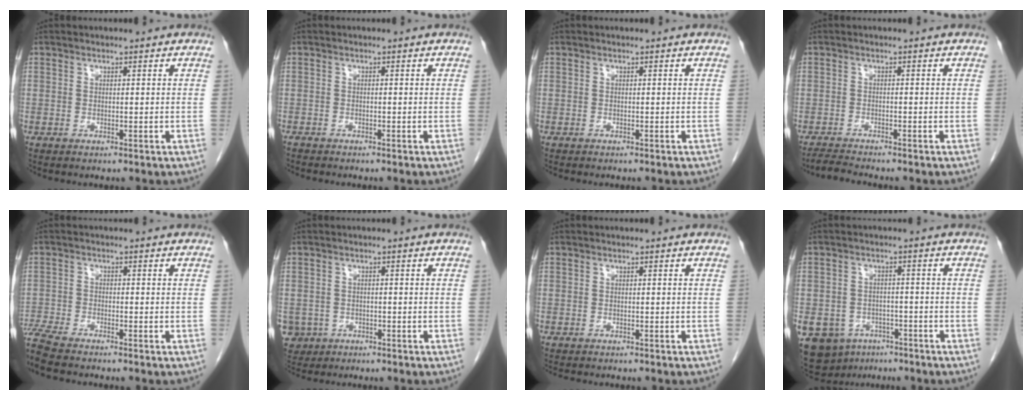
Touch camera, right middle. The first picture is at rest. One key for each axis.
{"total": 1.3, "fx": -1.2, "fy": 0.2, "fz": 0.5, "tx": -0.014, "ty": -0.002, "tz": -0.019}
{"total": 0.6, "fx": -0.5, "fy": 0.2, "fz": 0.3, "tx": -0.003, "ty": -0.001, "tz": -0.005}
{"total": 2.6, "fx": -2.4, "fy": -0.7, "fz": 0.5, "tx": -0.021, "ty": -0.017, "tz": -0.046}
{"total": 7.0, "fx": -6.4, "fy": 0.1, "fz": 2.8, "tx": -0.061, "ty": -0.017, "tz": -0.119}
{"total": 5.0, "fx": -2.4, "fy": 4.4, "fz": 0.7, "tx": -0.021, "ty": 0.004, "tz": -0.035}
{"total": 2.5, "fx": -2.1, "fy": 0.8, "fz": 1.0, "tx": -0.018, "ty": -0.005, "tz": -0.021}
{"total": 12.7, "fx": -6.7, "fy": 9.8, "fz": 4.7, "tx": -0.124, "ty": 0.001, "tz": -0.088}